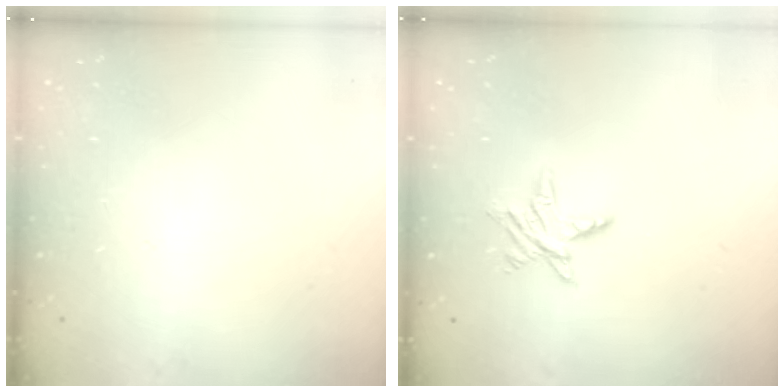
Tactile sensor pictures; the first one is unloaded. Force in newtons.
{"total": 6.3, "press": 6.3, "slide": 0.3}